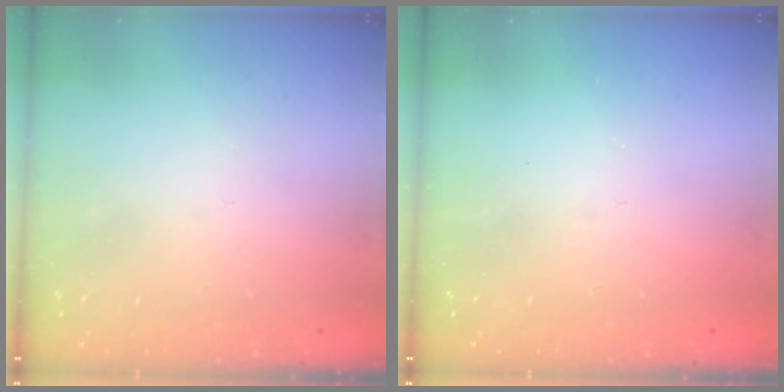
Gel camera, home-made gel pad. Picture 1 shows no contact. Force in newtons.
{"total": 0.0}